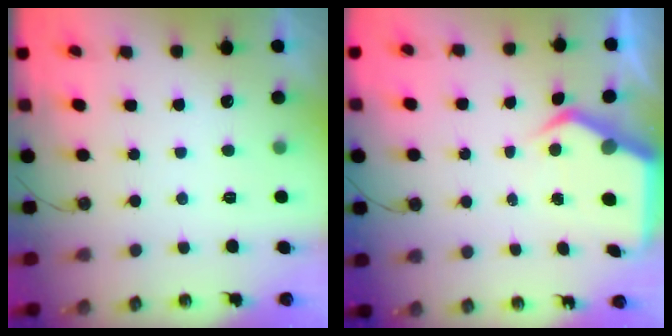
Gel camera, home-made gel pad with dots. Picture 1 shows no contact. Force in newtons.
{"total": 6.2, "press": 6.2, "slide": 0.8}